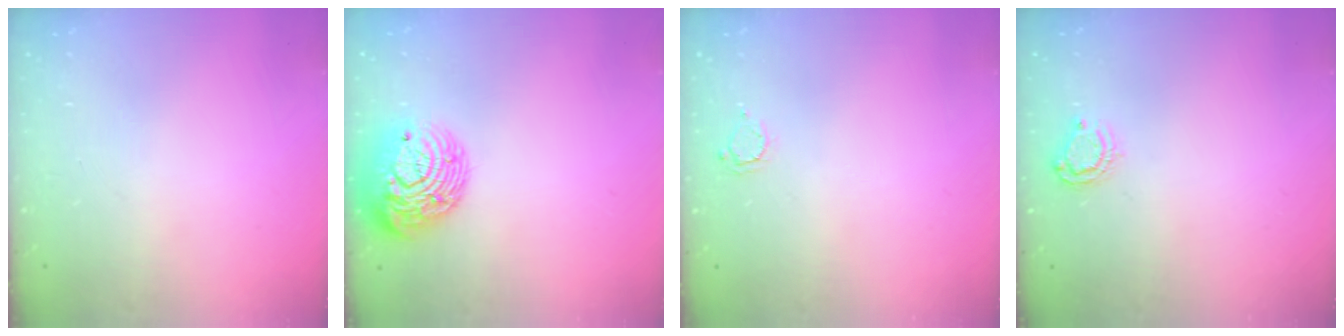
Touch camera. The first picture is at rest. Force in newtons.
{"total": 13.9, "press": 13.8, "slide": 0.9}
{"total": 2.9, "press": 2.9, "slide": 0.4}
{"total": 6.1, "press": 6.1, "slide": 0.5}